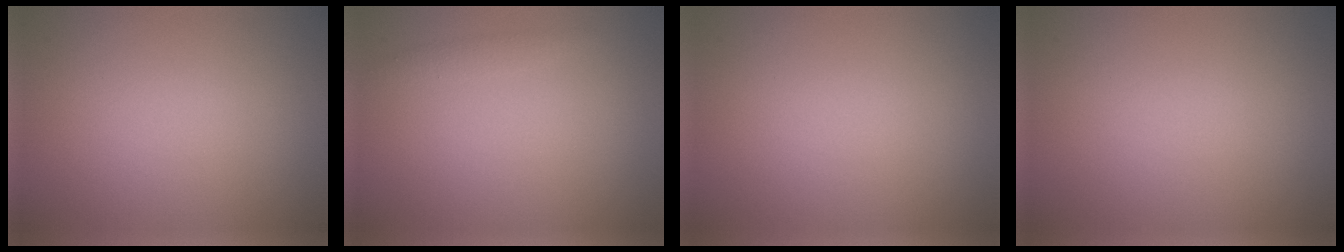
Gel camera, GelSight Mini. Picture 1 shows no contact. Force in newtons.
{"total": 0.9, "press": 0.9, "slide": 0.0}
{"total": 0.0}
{"total": 0.0}